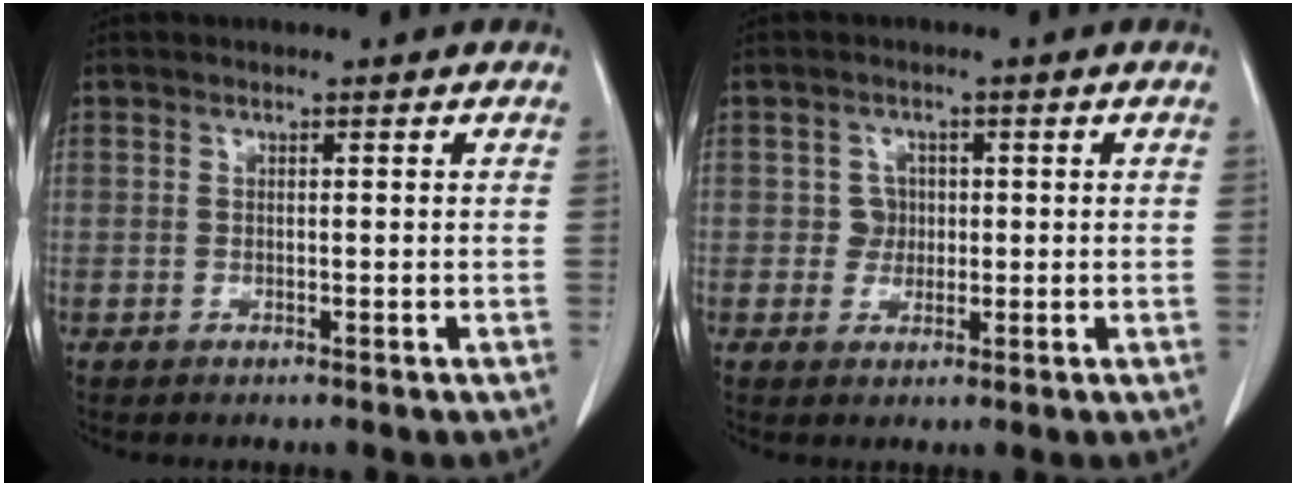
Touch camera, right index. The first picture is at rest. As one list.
[{"total": 2.4, "force": [0.2, 2.4, 0.4], "torque": [0.001, 0.006, 0.004]}]